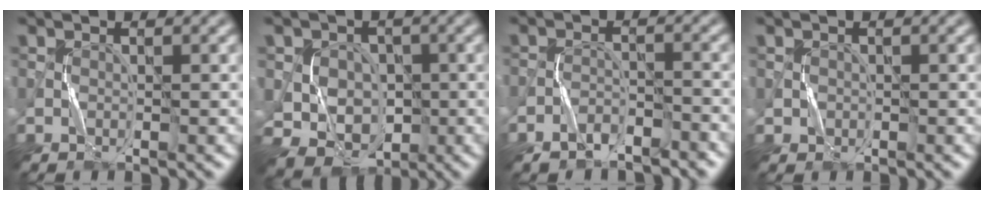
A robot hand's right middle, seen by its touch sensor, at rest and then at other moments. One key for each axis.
{"total": 6.7, "fx": -1.2, "fy": 6.1, "fz": 2.5, "tx": -0.037, "ty": 0.011, "tz": -0.040}
{"total": 3.3, "fx": -2.9, "fy": 1.2, "fz": 0.9, "tx": -0.016, "ty": 0.002, "tz": -0.053}
{"total": 0.6, "fx": -0.1, "fy": 0.6, "fz": -0.2, "tx": 0.008, "ty": -0.002, "tz": 0.008}